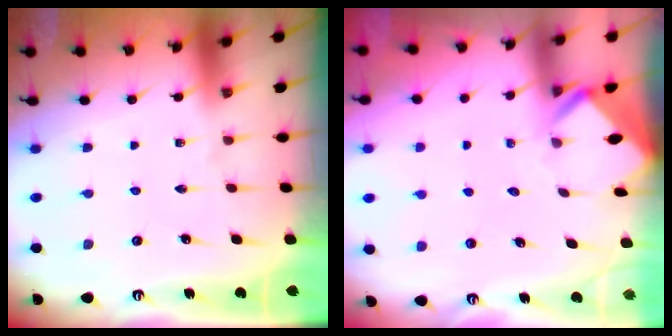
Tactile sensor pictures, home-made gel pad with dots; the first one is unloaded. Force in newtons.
{"total": 2.6, "press": 2.6, "slide": 0.1}